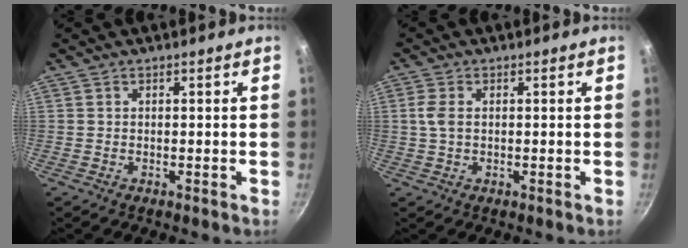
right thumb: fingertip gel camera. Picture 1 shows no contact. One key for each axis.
{"total": 3.1, "fx": 0.3, "fy": 2.0, "fz": 2.4, "tx": -0.055, "ty": 0.004, "tz": 0.003}